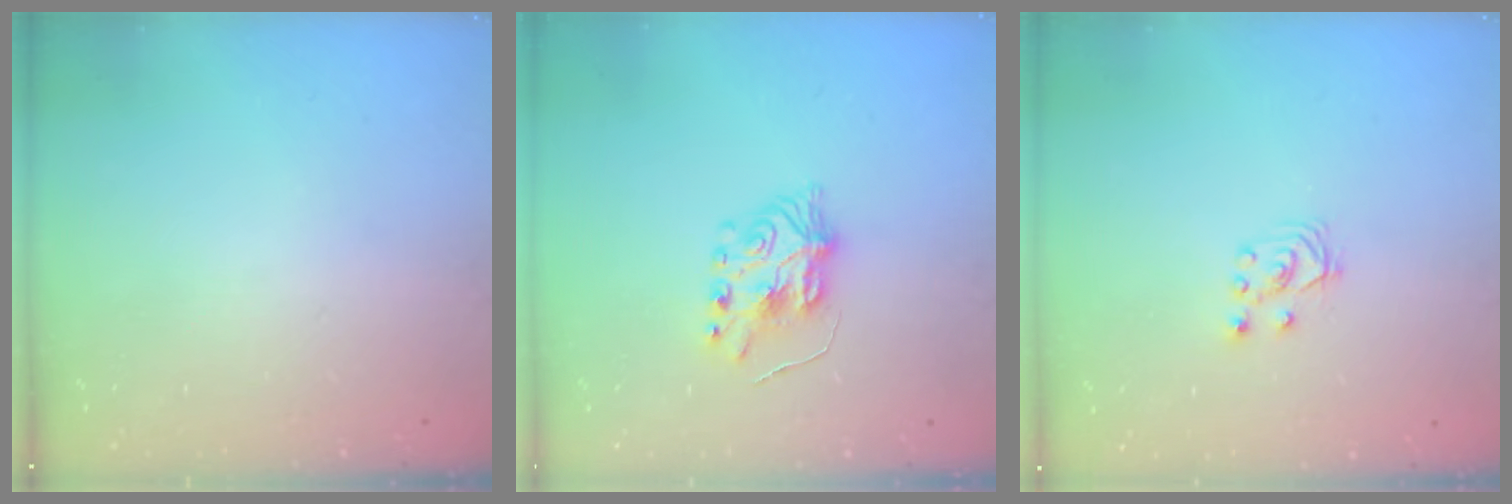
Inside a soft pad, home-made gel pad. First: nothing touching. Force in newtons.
{"total": 7.5, "press": 7.5, "slide": 0.8}
{"total": 2.8, "press": 2.7, "slide": 0.7}